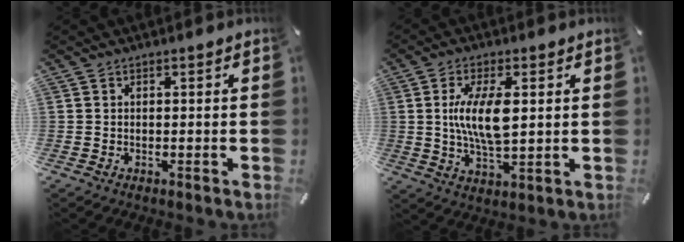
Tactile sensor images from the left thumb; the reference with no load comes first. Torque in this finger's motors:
{"motor_torque": [2.20, 2.44, 1.13, -0.92, 0.36]}